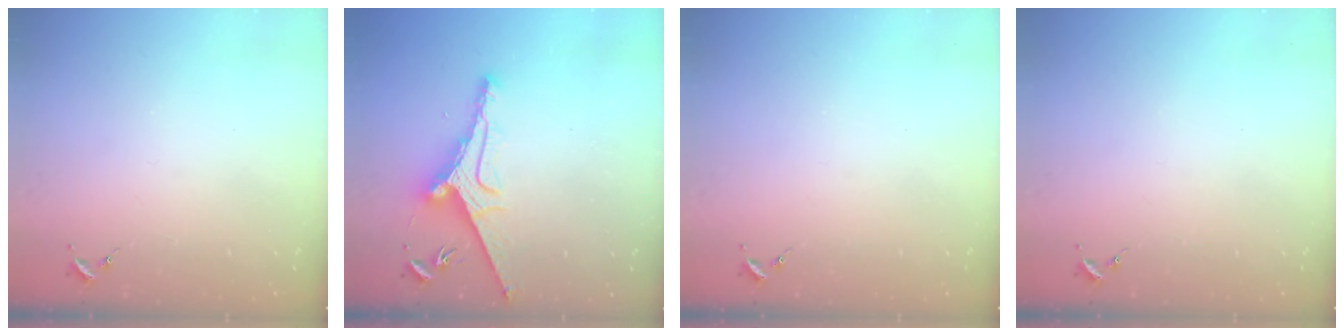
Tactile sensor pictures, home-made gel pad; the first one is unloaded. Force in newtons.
{"total": 10.4, "press": 10.3, "slide": 1.3}
{"total": 0.0}
{"total": 0.0}